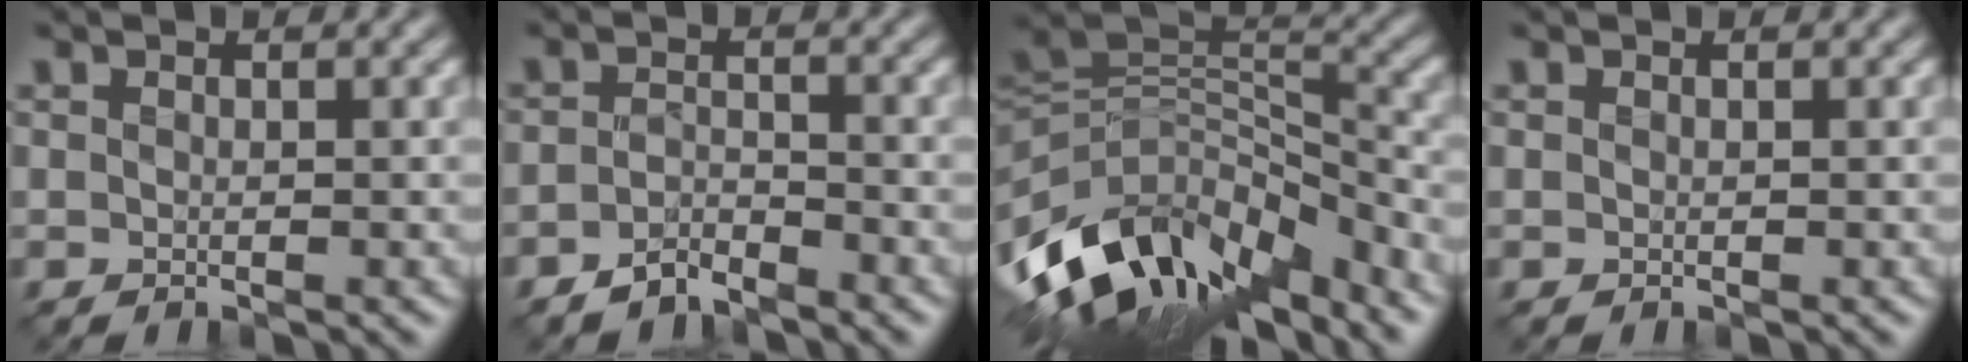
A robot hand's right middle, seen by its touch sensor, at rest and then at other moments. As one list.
[{"total": 2.2, "force": [-1.9, 0.6, 0.8], "torque": [-0.017, 0.007, -0.040]}, {"total": 12.6, "force": [-6.9, 6.4, 8.3], "torque": [-0.163, 0.016, -0.127]}, {"total": 0.0}]